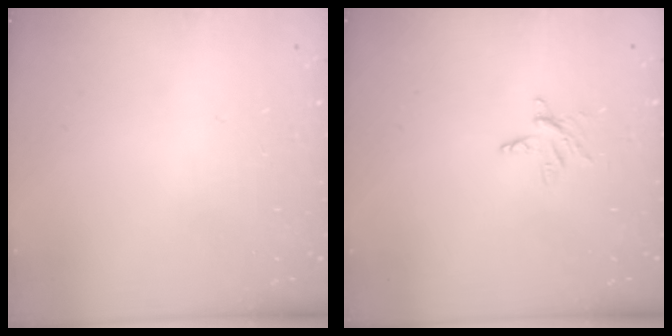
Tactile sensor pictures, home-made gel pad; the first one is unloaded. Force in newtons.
{"total": 3.5, "press": 3.5, "slide": 0.4}